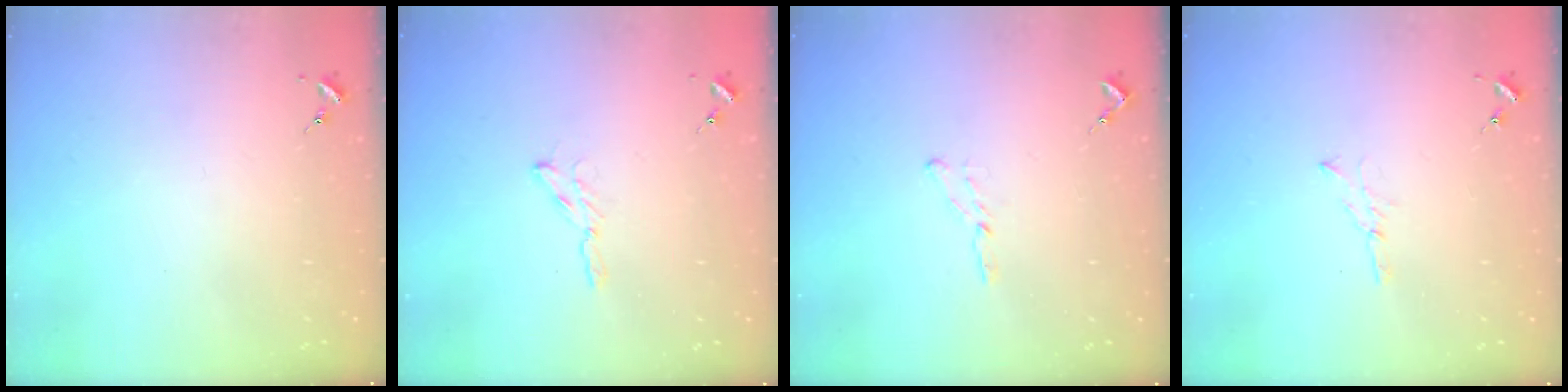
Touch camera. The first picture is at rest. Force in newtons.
{"total": 3.5, "press": 3.4, "slide": 0.4}
{"total": 3.6, "press": 3.6, "slide": 0.3}
{"total": 2.8, "press": 2.8, "slide": 0.3}